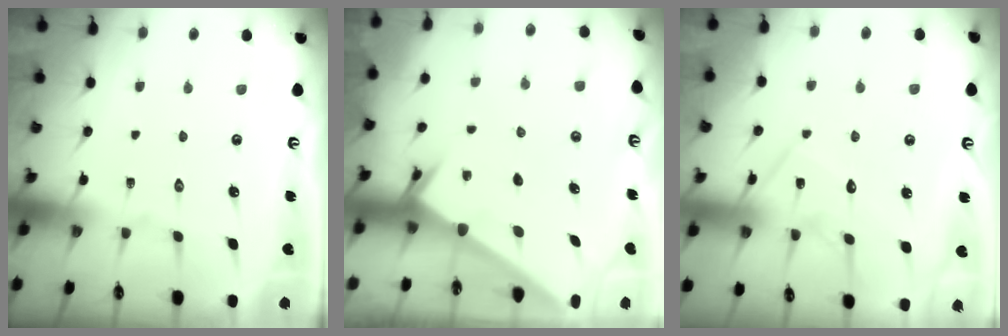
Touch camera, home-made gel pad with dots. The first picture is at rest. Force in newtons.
{"total": 2.4, "press": 2.3, "slide": 0.2}
{"total": 10.5, "press": 10.5, "slide": 0.4}